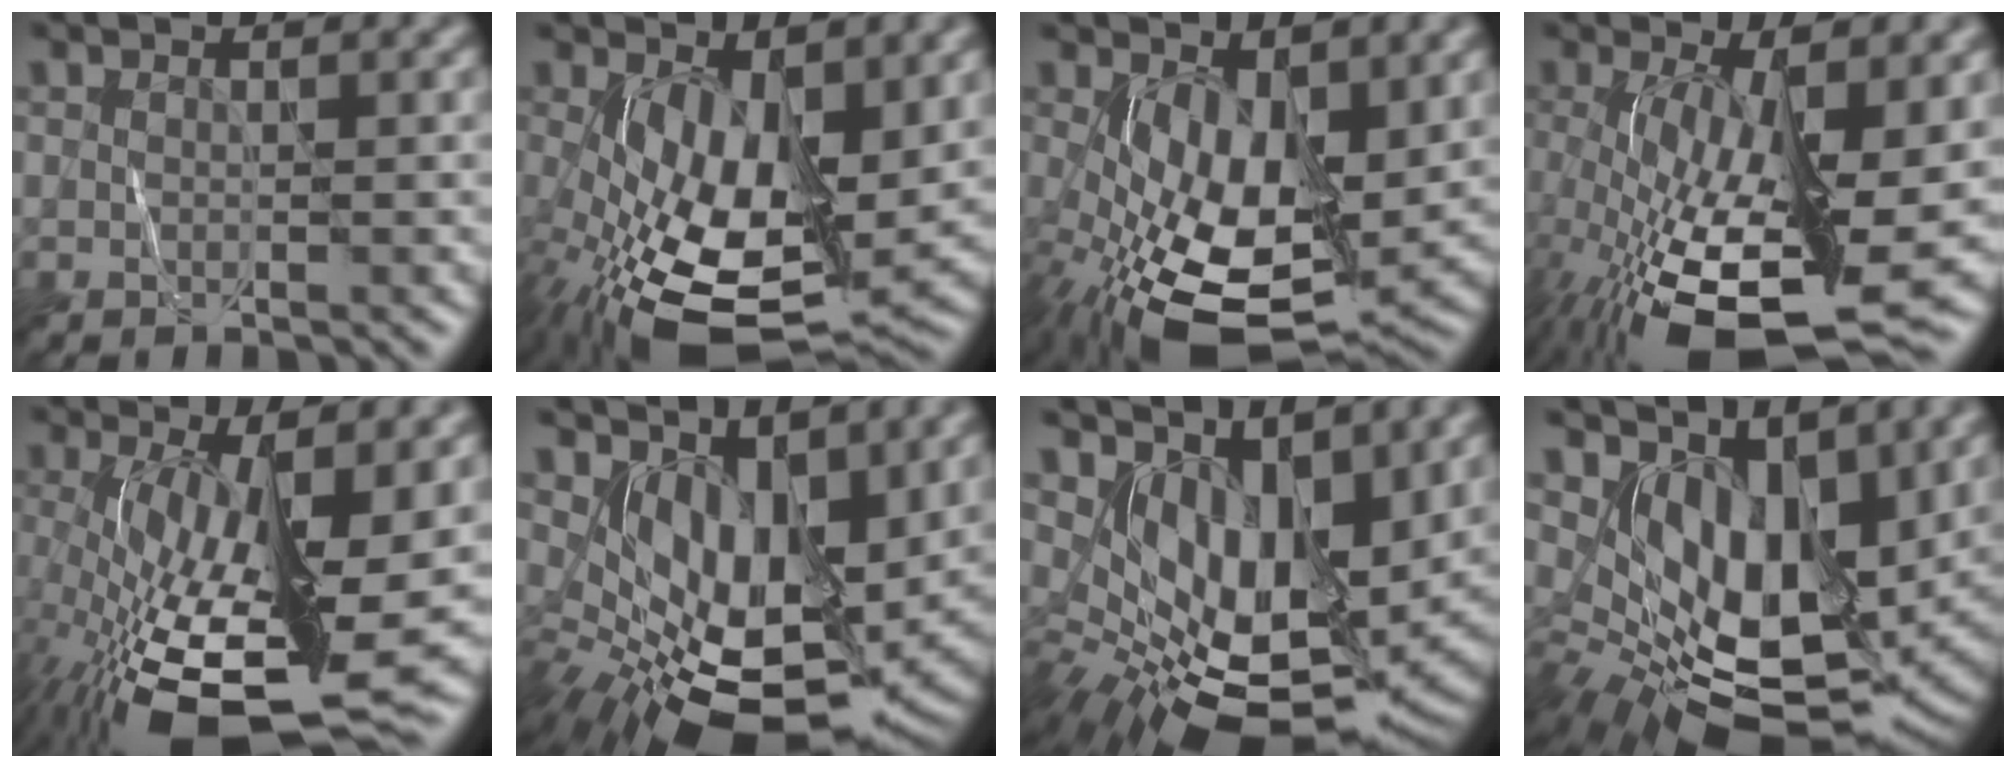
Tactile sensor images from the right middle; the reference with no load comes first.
{"total": 11.7, "force": [-1.5, 5.9, 10.0], "torque": [-0.198, -0.036, -0.012]}
{"total": 10.4, "force": [-1.6, 5.2, 8.9], "torque": [-0.184, -0.025, -0.016]}
{"total": 15.2, "force": [-3.4, 6.0, 13.5], "torque": [-0.248, -0.044, -0.040]}
{"total": 16.7, "force": [-3.4, 6.5, 15.0], "torque": [-0.266, -0.046, -0.040]}
{"total": 11.4, "force": [2.1, 6.3, 9.3], "torque": [-0.158, -0.031, 0.056]}
{"total": 12.4, "force": [3.5, 6.7, 9.8], "torque": [-0.168, -0.020, 0.083]}
{"total": 11.4, "force": [4.0, 6.2, 8.7], "torque": [-0.166, -0.020, 0.085]}